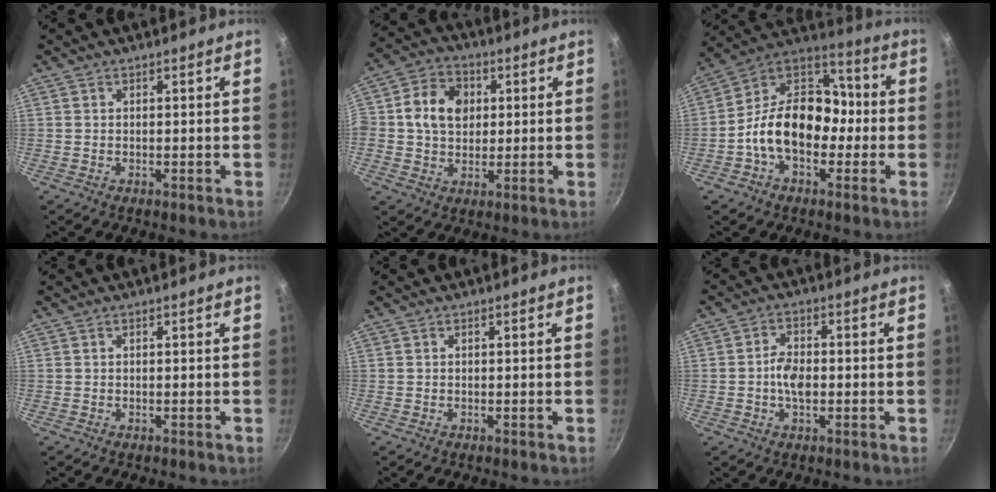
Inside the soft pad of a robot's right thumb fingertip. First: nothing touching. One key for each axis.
{"total": 10.1, "fx": 1.7, "fy": 8.2, "fz": 5.6, "tx": -0.074, "ty": 0.006, "tz": 0.015}
{"total": 17.2, "fx": -3.2, "fy": 12.1, "fz": 11.9, "tx": -0.145, "ty": 0.058, "tz": -0.075}
{"total": 0.0}
{"total": 0.0}
{"total": 5.1, "fx": -0.8, "fy": 2.9, "fz": 4.1, "tx": -0.069, "ty": 0.014, "tz": -0.018}